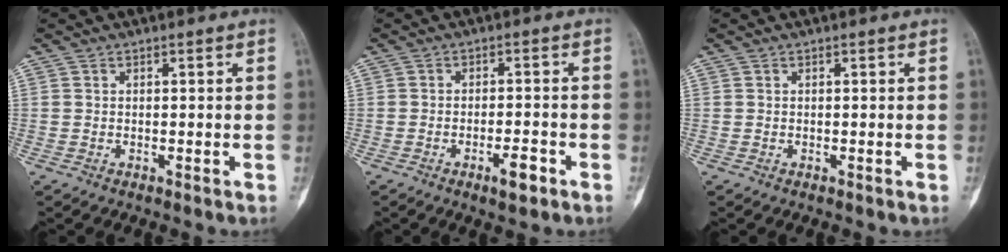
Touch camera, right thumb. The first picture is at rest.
{"total": 4.1, "force": [-2.2, 1.2, 3.2], "torque": [-0.051, 0.011, -0.033]}
{"total": 0.0}